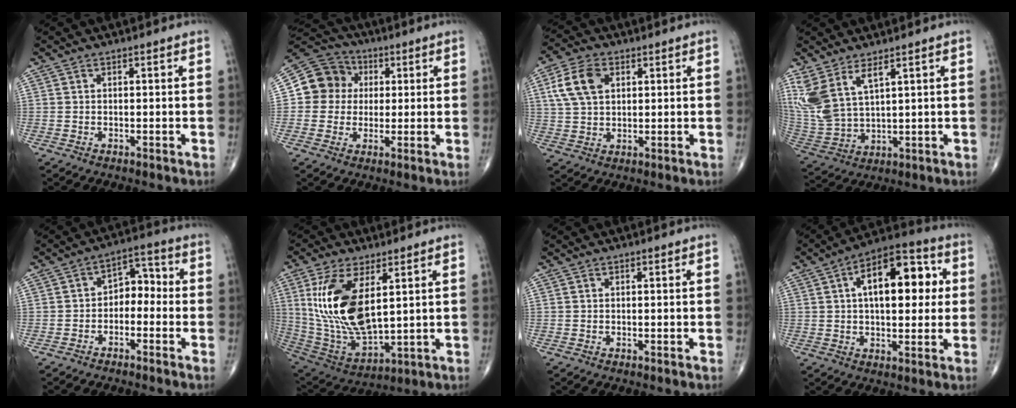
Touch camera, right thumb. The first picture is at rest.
{"total": 9.8, "force": [1.2, 9.1, 3.3], "torque": [-0.032, 0.014, 0.011]}
{"total": 8.7, "force": [2.8, 5.6, 6.1], "torque": [-0.116, 0.004, 0.054]}
{"total": 10.8, "force": [5.8, 4.4, 7.9], "torque": [-0.186, -0.027, 0.138]}
{"total": 6.0, "force": [-1.7, 4.1, 4.0], "torque": [-0.035, 0.041, -0.041]}
{"total": 18.1, "force": [4.7, 8.2, 15.4], "torque": [-0.305, -0.027, 0.107]}
{"total": 0.0}
{"total": 16.6, "force": [3.5, 8.3, 14.0], "torque": [-0.176, 0.019, 0.046]}